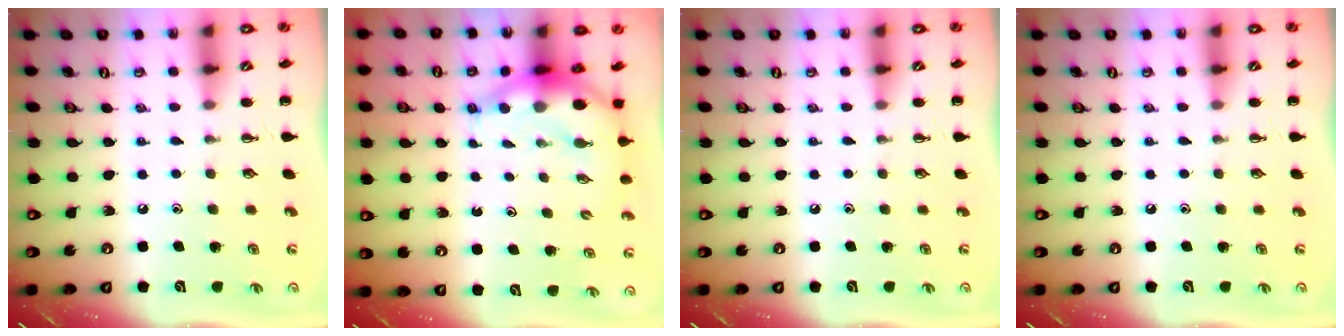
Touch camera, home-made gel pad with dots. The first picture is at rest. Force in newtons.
{"total": 7.4, "press": 7.1, "slide": 1.9}
{"total": 0.0}
{"total": 0.0}